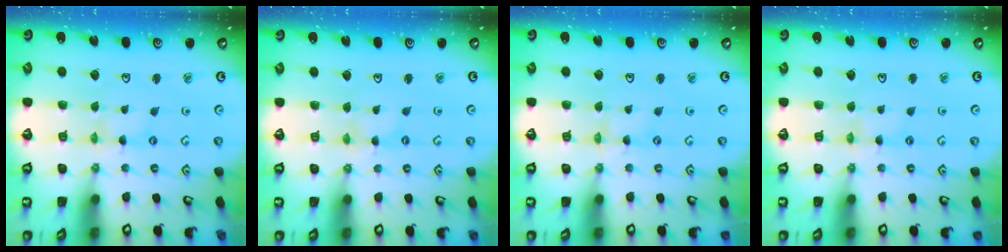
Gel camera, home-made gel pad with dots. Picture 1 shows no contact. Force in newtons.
{"total": 0.0}
{"total": 0.0}
{"total": 3.0, "press": 2.9, "slide": 0.4}